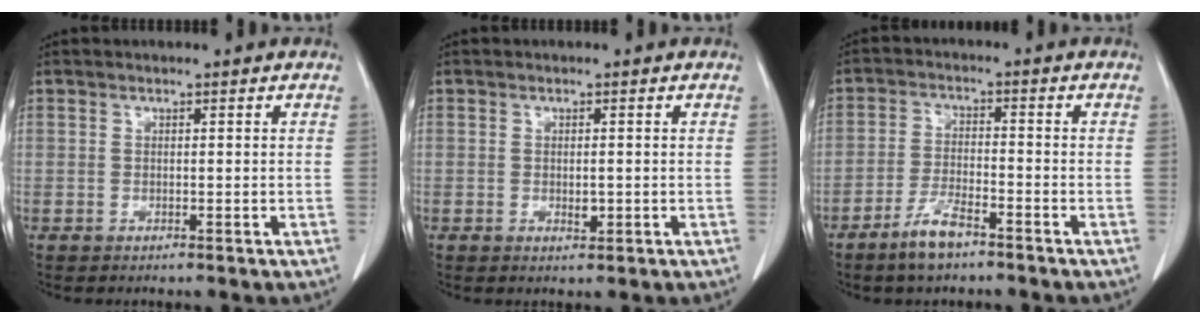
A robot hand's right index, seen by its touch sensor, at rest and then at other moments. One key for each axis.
{"total": 1.6, "fx": -0.2, "fy": 0.7, "fz": 1.4, "tx": -0.024, "ty": -0.003, "tz": -0.001}
{"total": 5.8, "fx": -4.2, "fy": 1.3, "fz": 3.7, "tx": -0.081, "ty": -0.005, "tz": -0.077}